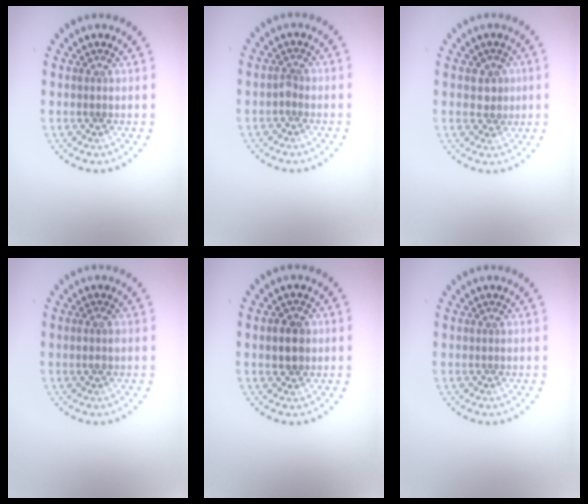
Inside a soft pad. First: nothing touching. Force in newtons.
{"total": 0.6, "press": 0.5, "slide": 0.3}
{"total": 1.7, "press": 1.6, "slide": 0.7}
{"total": 0.9, "press": 0.8, "slide": 0.5}
{"total": 2.5, "press": 2.5, "slide": 0.6}
{"total": 0.0}